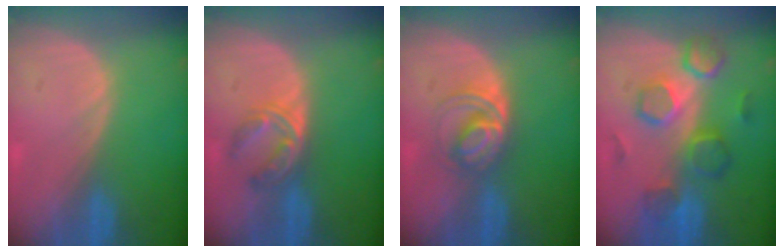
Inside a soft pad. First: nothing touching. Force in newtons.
{"total": 5.7, "press": 4.7, "slide": 3.2}
{"total": 5.3, "press": 5.1, "slide": 1.1}
{"total": 8.3, "press": 8.2, "slide": 1.4}